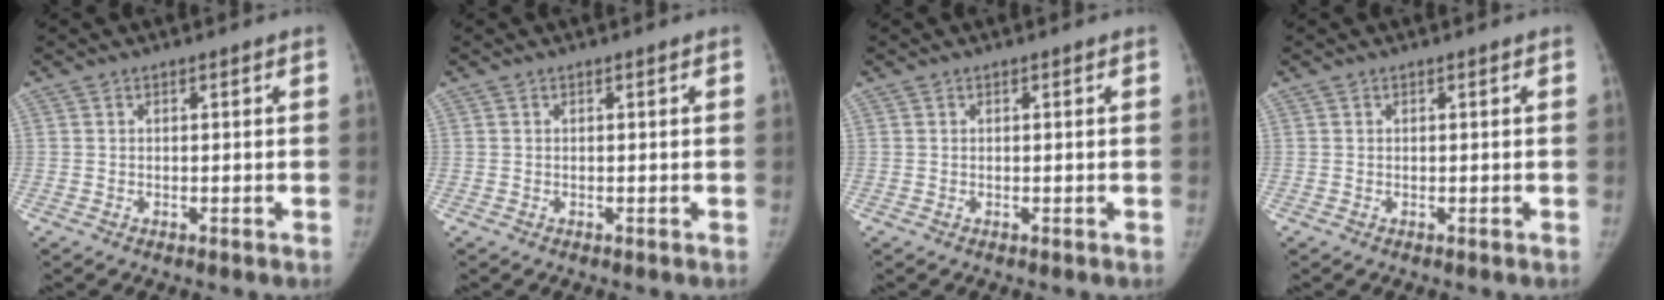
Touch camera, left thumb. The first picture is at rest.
{"total": 0.0}
{"total": 0.0}
{"total": 0.0}